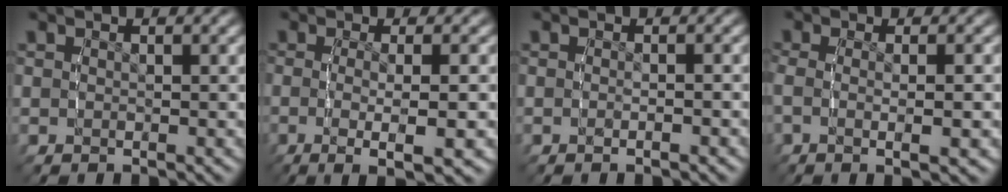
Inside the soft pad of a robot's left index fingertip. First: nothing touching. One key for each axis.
{"total": 5.5, "fx": -2.4, "fy": 1.0, "fz": 4.8, "tx": -0.084, "ty": -0.021, "tz": -0.026}
{"total": 0.9, "fx": -0.7, "fy": -0.3, "fz": 0.4, "tx": -0.006, "ty": 0.003, "tz": -0.014}
{"total": 2.9, "fx": -0.7, "fy": 0.5, "fz": 2.7, "tx": -0.063, "ty": -0.009, "tz": -0.005}